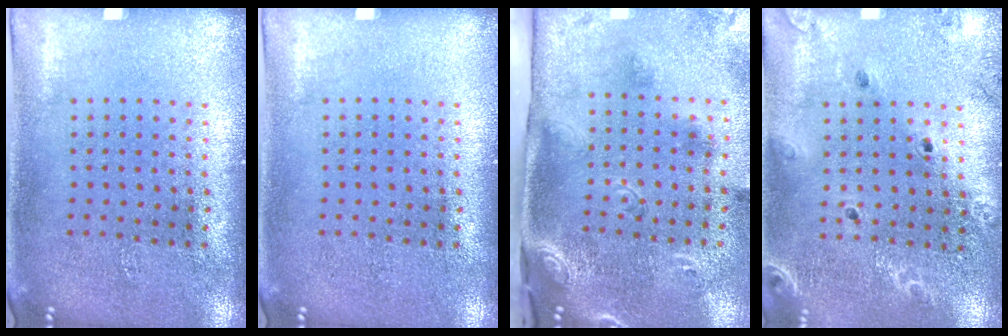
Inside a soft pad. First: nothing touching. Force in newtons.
{"total": 0.0}
{"total": 3.0, "press": 1.8, "slide": 2.3}
{"total": 1.5, "press": 1.4, "slide": 0.2}